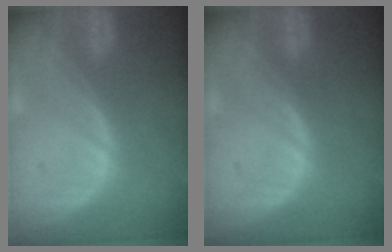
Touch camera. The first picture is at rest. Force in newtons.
{"total": 0.0}